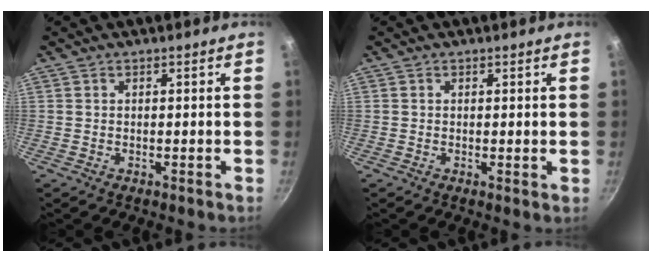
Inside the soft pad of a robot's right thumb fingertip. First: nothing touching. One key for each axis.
{"total": 0.6, "fx": 0.2, "fy": 0.2, "fz": 0.6, "tx": -0.009, "ty": -0.004, "tz": -0.001}